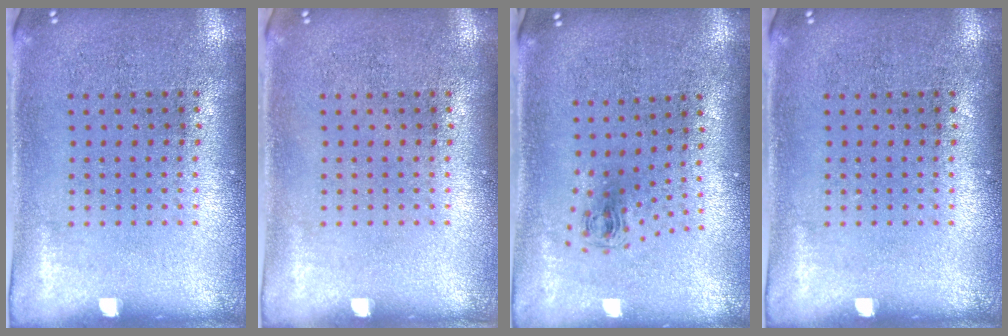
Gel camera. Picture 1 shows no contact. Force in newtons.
{"total": 0.0}
{"total": 0.7, "press": 0.4, "slide": 0.6}
{"total": 0.0}